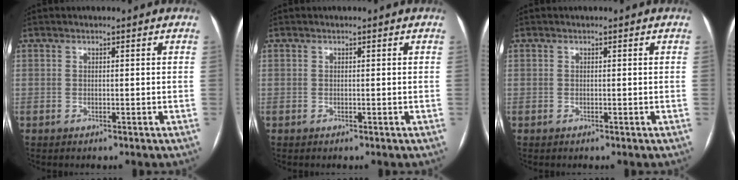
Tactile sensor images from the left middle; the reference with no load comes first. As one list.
[{"total": 0.0}, {"total": 0.0}]